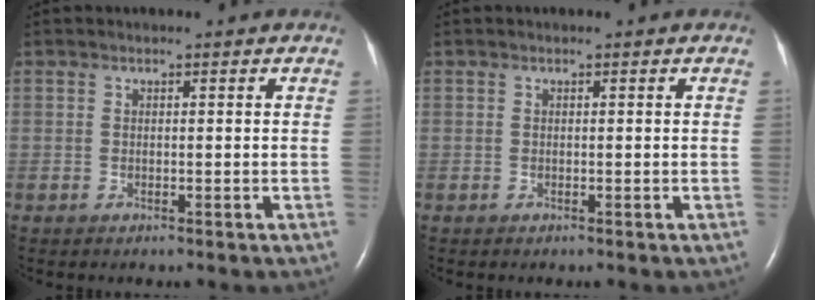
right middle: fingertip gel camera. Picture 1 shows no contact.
{"total": 0.0}